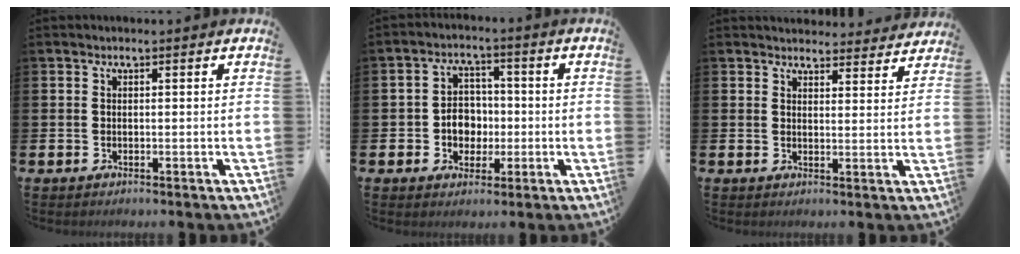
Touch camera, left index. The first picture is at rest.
{"total": 4.7, "force": [-0.7, 4.2, 2.2], "torque": [-0.034, 0.005, -0.022]}
{"total": 3.9, "force": [3.9, 0.8, 0.0], "torque": [0.002, -0.024, 0.069]}